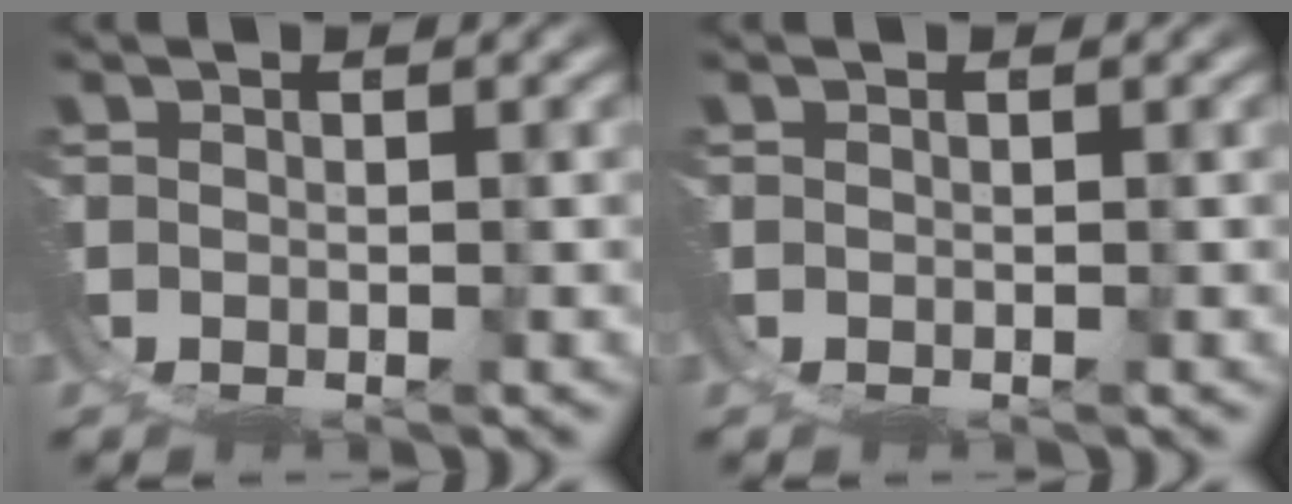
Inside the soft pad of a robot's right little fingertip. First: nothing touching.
{"total": 0.0}